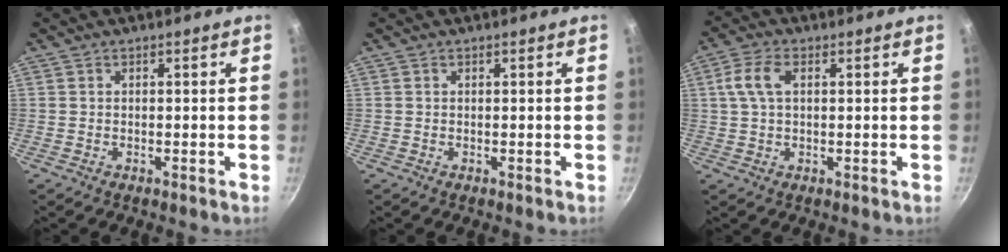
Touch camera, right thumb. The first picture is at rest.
{"total": 0.0}
{"total": 5.6, "force": [1.4, 3.1, 4.5], "torque": [-0.104, 0.013, 0.026]}